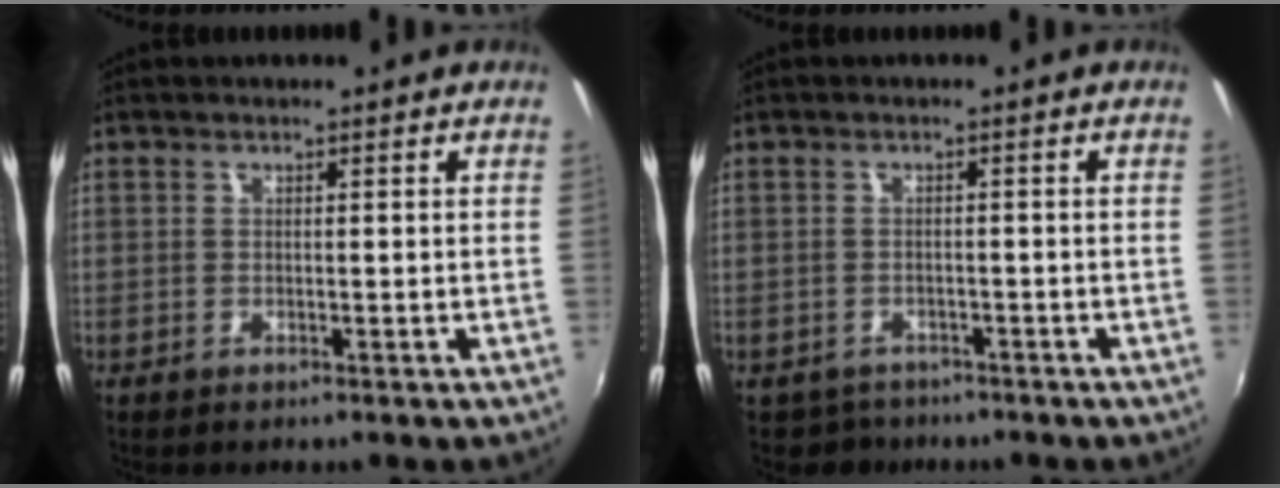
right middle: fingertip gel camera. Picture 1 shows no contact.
{"total": 3.1, "force": [-2.3, 2.0, -0.1], "torque": [-0.009, -0.002, -0.036]}